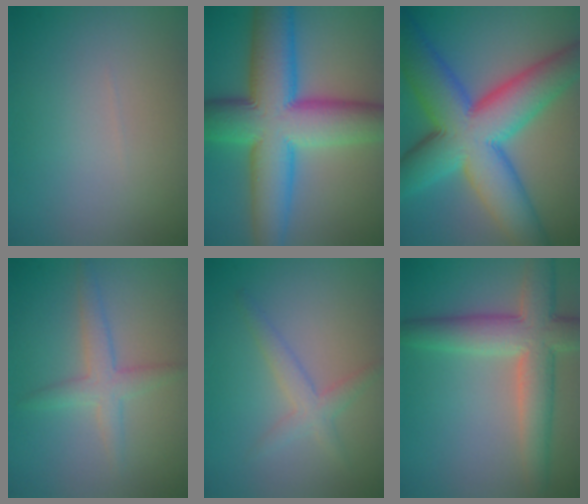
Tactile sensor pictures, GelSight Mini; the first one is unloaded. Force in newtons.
{"total": 12.9, "press": 12.9, "slide": 0.3}
{"total": 14.2, "press": 14.2, "slide": 0.2}
{"total": 2.7, "press": 2.7, "slide": 0.1}
{"total": 2.2, "press": 2.2, "slide": 0.1}
{"total": 6.9, "press": 6.9, "slide": 0.3}